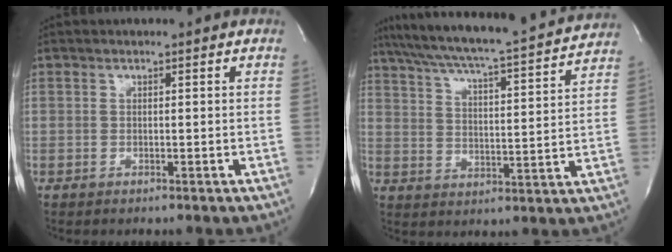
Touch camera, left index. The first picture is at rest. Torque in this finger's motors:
{"motor_torque": [-0.29, -0.28, 0.29, 0.09]}